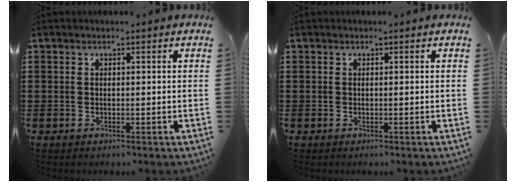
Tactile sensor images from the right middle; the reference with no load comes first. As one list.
[{"total": 0.0}]